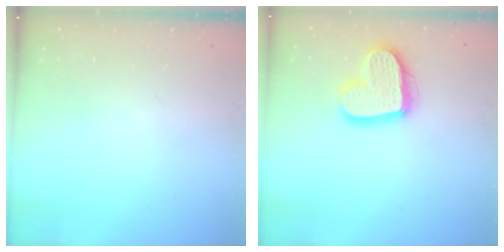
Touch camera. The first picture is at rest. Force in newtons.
{"total": 16.4, "press": 16.4, "slide": 1.5}